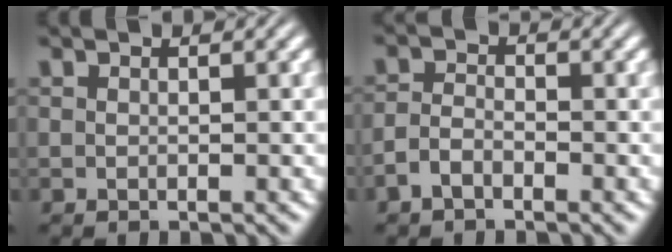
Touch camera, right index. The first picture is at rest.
{"total": 1.7, "force": [-1.5, 0.3, 0.7], "torque": [-0.007, -0.008, -0.023]}